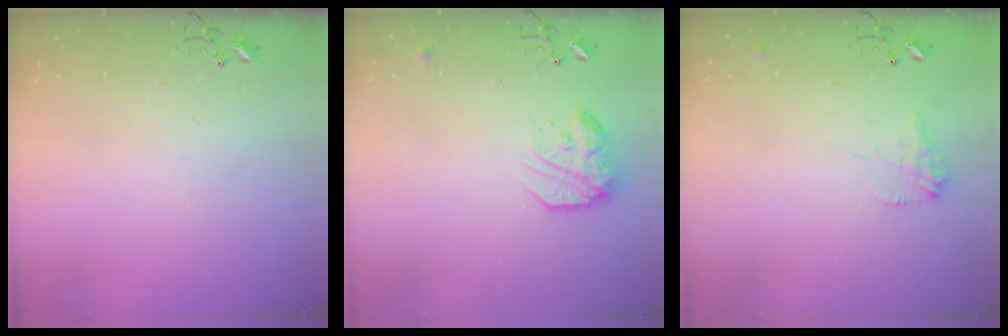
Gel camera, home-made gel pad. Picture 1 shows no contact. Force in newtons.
{"total": 15.0, "press": 15.0, "slide": 1.2}
{"total": 9.5, "press": 9.5, "slide": 0.4}